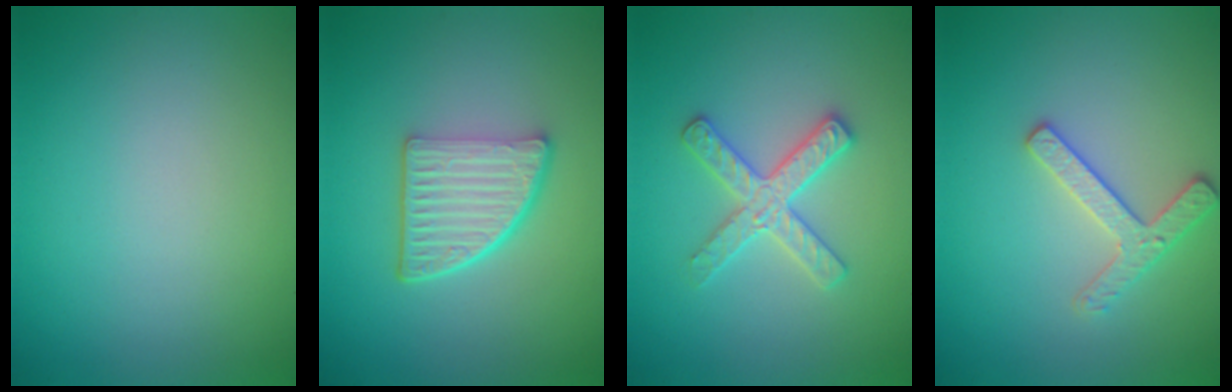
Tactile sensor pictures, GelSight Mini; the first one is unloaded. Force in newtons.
{"total": 5.3, "press": 3.9, "slide": 3.7}
{"total": 2.9, "press": 2.9, "slide": 0.5}
{"total": 2.5, "press": 2.5, "slide": 0.3}